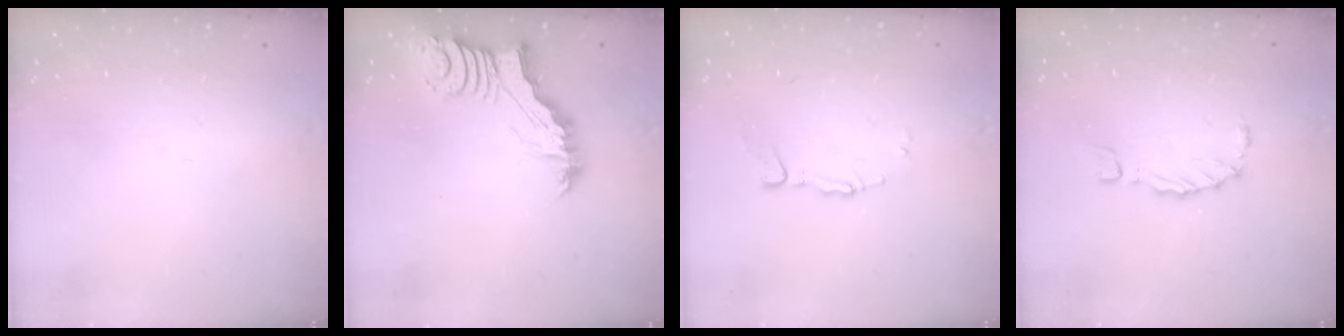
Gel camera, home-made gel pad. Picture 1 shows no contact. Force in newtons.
{"total": 5.8, "press": 5.8, "slide": 0.2}
{"total": 5.0, "press": 5.0, "slide": 0.3}
{"total": 1.2, "press": 1.2, "slide": 0.3}